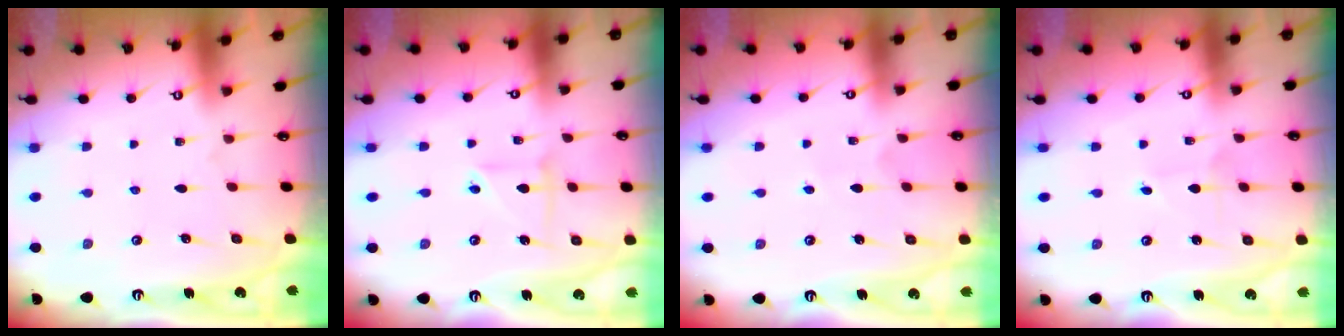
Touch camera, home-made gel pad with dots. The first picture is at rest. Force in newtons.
{"total": 3.8, "press": 3.7, "slide": 0.4}
{"total": 3.7, "press": 3.7, "slide": 0.4}
{"total": 1.2, "press": 1.2, "slide": 0.1}